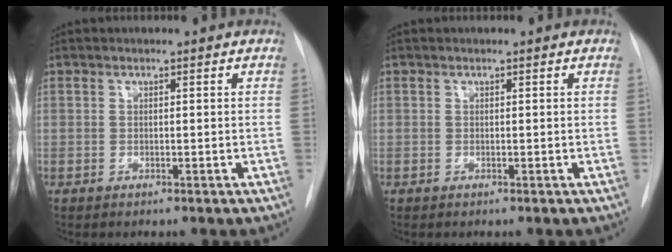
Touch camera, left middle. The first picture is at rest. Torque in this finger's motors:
{"motor_torque": [0.04, -0.04, -0.06, -0.01]}